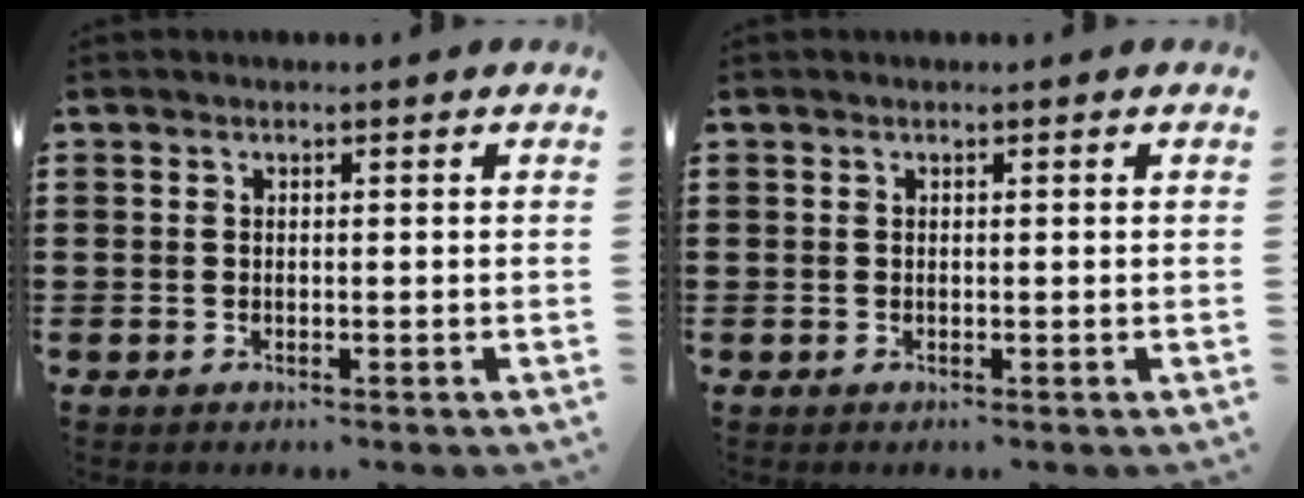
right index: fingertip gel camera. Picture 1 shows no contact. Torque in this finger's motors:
{"motor_torque": [-0.12, 0.08, 0.00, -0.01]}